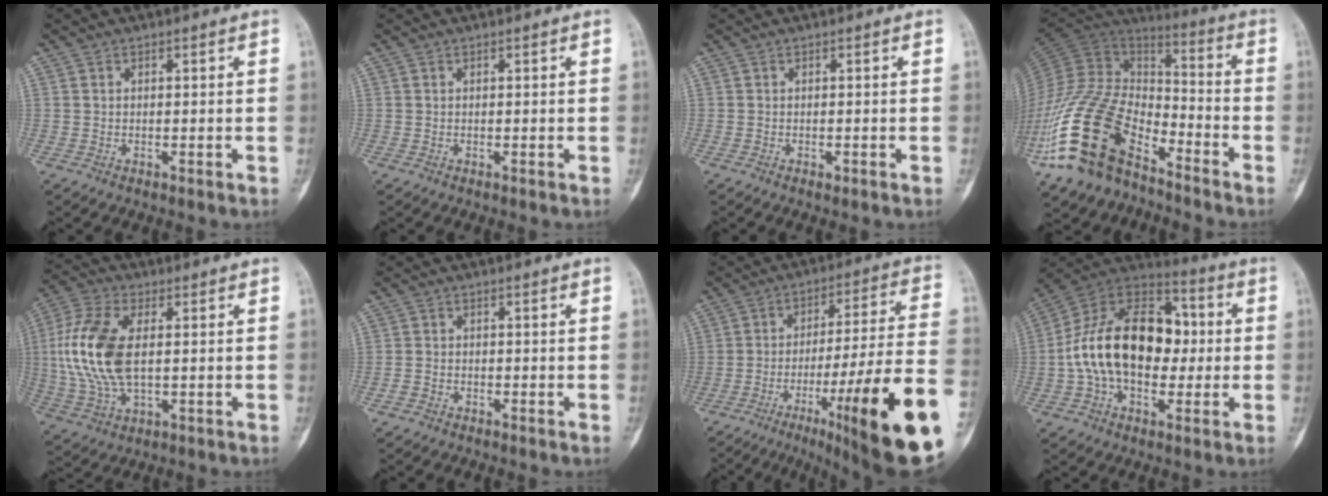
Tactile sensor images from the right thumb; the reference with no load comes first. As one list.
[{"total": 0.0}, {"total": 0.7, "force": [-0.4, 0.1, 0.6], "torque": [-0.011, 0.005, -0.004]}, {"total": 24.9, "force": [-14.1, 12.7, 16.1], "torque": [-0.337, 0.055, -0.263]}, {"total": 15.2, "force": [1.1, 8.2, 12.8], "torque": [-0.290, 0.004, 0.023]}, {"total": 1.6, "force": [-1.0, 1.1, 0.6], "torque": [-0.015, 0.004, -0.021]}, {"total": 26.7, "force": [-11.4, 2.7, 24.0], "torque": [-0.300, 0.040, -0.168]}, {"total": 22.1, "force": [-0.1, 14.3, 16.8], "torque": [-0.276, 0.042, -0.006]}]